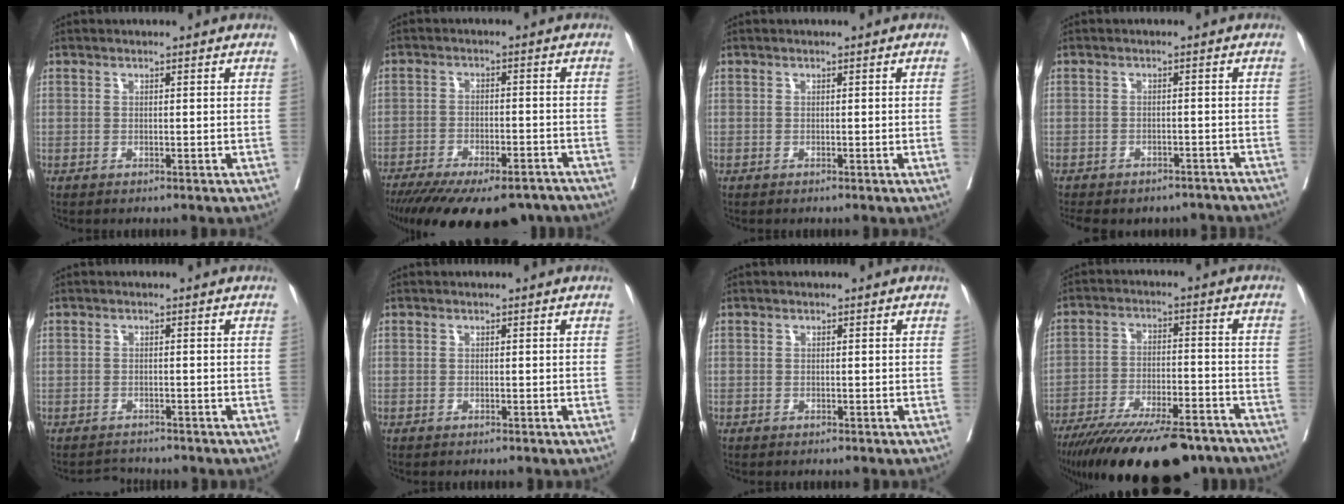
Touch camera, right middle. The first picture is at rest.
{"total": 21.0, "force": [-17.0, 6.5, 10.3], "torque": [-0.180, -0.028, -0.233]}
{"total": 0.8, "force": [0.0, -0.3, 0.7], "torque": [-0.005, 0.001, 0.001]}
{"total": 10.6, "force": [-9.1, 4.7, 2.8], "torque": [-0.058, 0.006, -0.107]}
{"total": 1.9, "force": [-1.8, 0.5, -0.5], "torque": [0.007, -0.007, -0.029]}
{"total": 0.0}
{"total": 0.0}
{"total": 22.2, "force": [-18.0, 5.1, 11.9], "torque": [-0.176, -0.022, -0.270]}